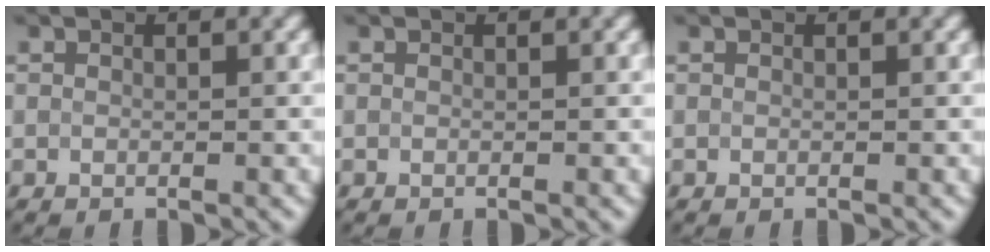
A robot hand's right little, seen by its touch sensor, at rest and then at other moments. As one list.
[{"total": 0.0}, {"total": 0.0}]